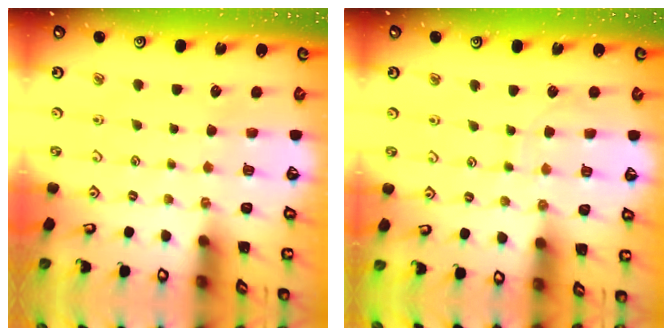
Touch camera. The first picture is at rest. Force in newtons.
{"total": 6.4, "press": 6.4, "slide": 0.2}